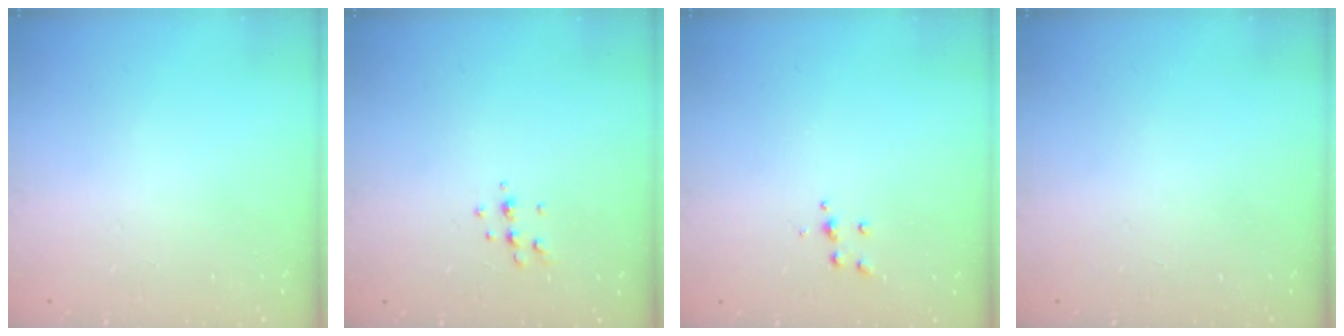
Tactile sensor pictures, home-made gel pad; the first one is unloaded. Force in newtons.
{"total": 4.9, "press": 4.8, "slide": 1.1}
{"total": 3.9, "press": 3.8, "slide": 0.4}
{"total": 0.0}